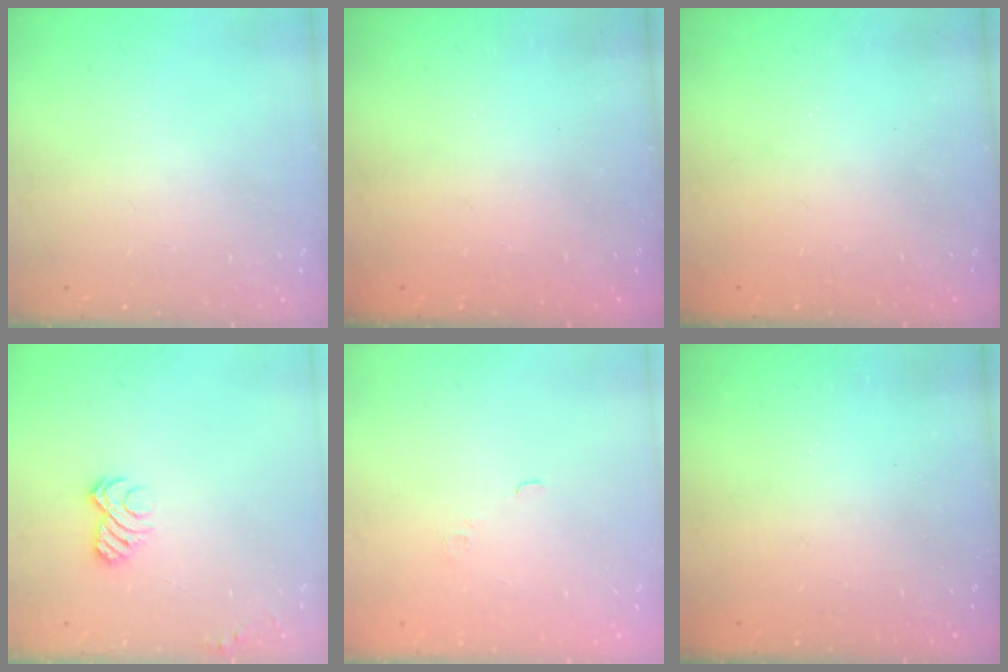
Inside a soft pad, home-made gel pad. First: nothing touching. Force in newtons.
{"total": 2.4, "press": 2.3, "slide": 0.8}
{"total": 2.4, "press": 2.3, "slide": 0.7}
{"total": 5.1, "press": 5.0, "slide": 1.3}
{"total": 1.8, "press": 1.3, "slide": 1.2}
{"total": 2.5, "press": 2.4, "slide": 0.8}